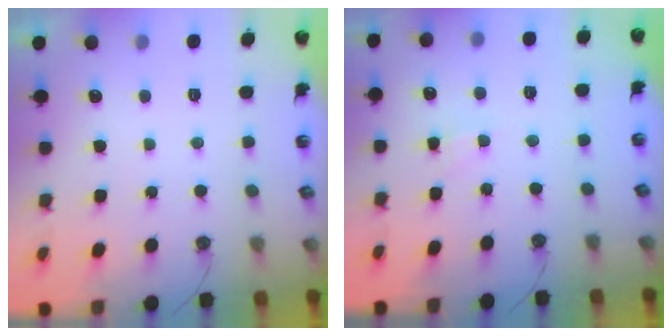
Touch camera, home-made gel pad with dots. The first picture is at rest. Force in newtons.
{"total": 1.9, "press": 1.9, "slide": 0.3}